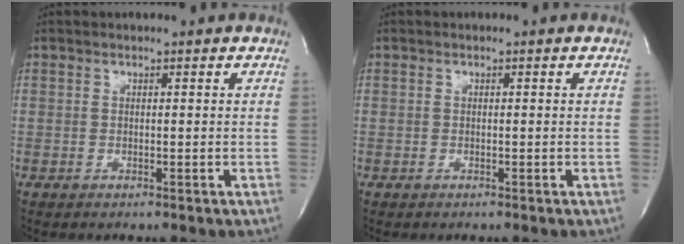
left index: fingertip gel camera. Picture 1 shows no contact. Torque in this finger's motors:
{"motor_torque": [0.00, 0.00, 0.00, 0.00]}